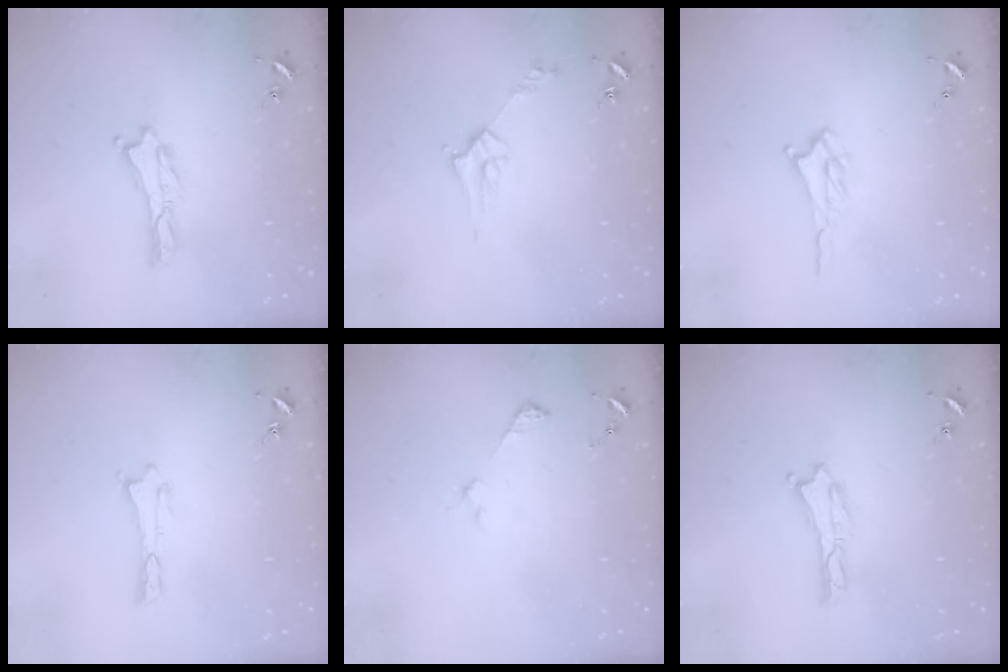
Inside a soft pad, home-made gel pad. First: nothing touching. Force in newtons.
{"total": 2.8, "press": 2.8, "slide": 0.3}
{"total": 1.7, "press": 1.6, "slide": 0.3}
{"total": 0.0}
{"total": 2.9, "press": 2.9, "slide": 0.3}
{"total": 0.0}